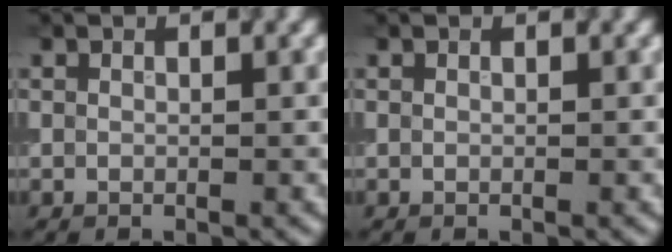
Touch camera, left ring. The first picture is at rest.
{"total": 0.0}